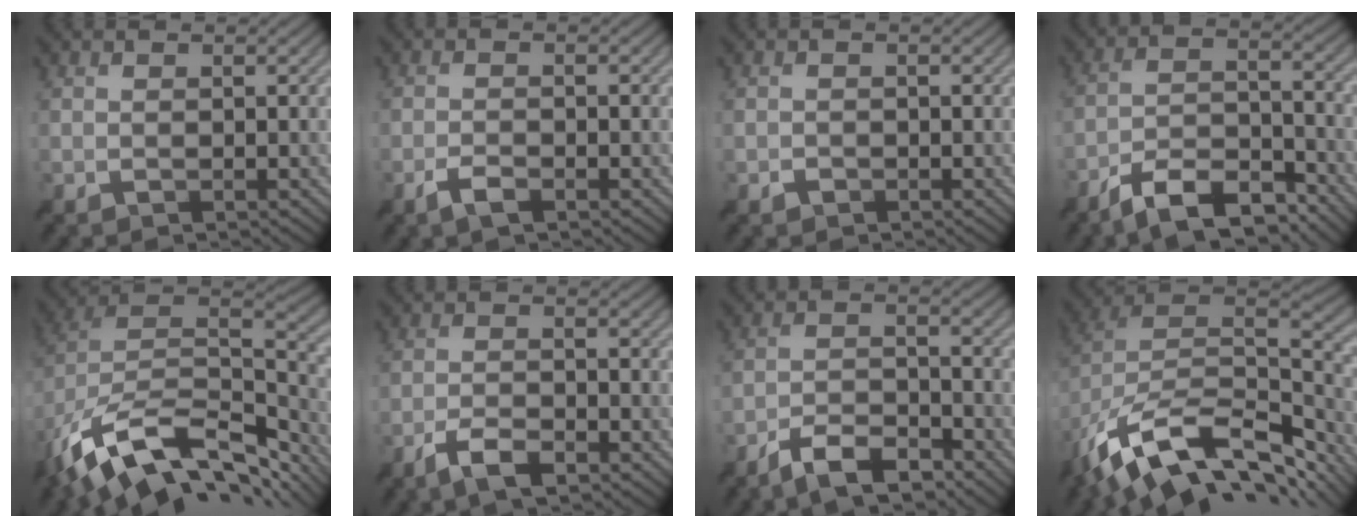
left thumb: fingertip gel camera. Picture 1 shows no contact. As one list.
[{"total": 2.1, "force": [-1.5, 0.4, 1.4], "torque": [-0.032, 0.000, -0.033]}, {"total": 0.6, "force": [-0.4, 0.4, -0.3], "torque": [0.004, -0.002, -0.007]}, {"total": 10.4, "force": [-8.2, 3.1, 5.6], "torque": [-0.097, 0.002, -0.158]}, {"total": 15.6, "force": [-7.7, 9.0, 10.1], "torque": [-0.235, -0.036, -0.116]}, {"total": 4.4, "force": [-3.2, 1.1, 2.8], "torque": [-0.063, -0.003, -0.059]}, {"total": 7.0, "force": [-5.5, 2.0, 3.8], "torque": [-0.072, -0.001, -0.106]}, {"total": 15.7, "force": [-7.5, 9.2, 10.3], "torque": [-0.235, -0.035, -0.112]}]